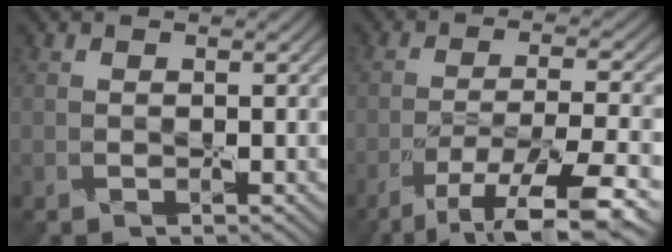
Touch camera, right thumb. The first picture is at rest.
{"total": 10.5, "force": [-6.8, 2.2, 7.7], "torque": [-0.136, 0.002, -0.110]}